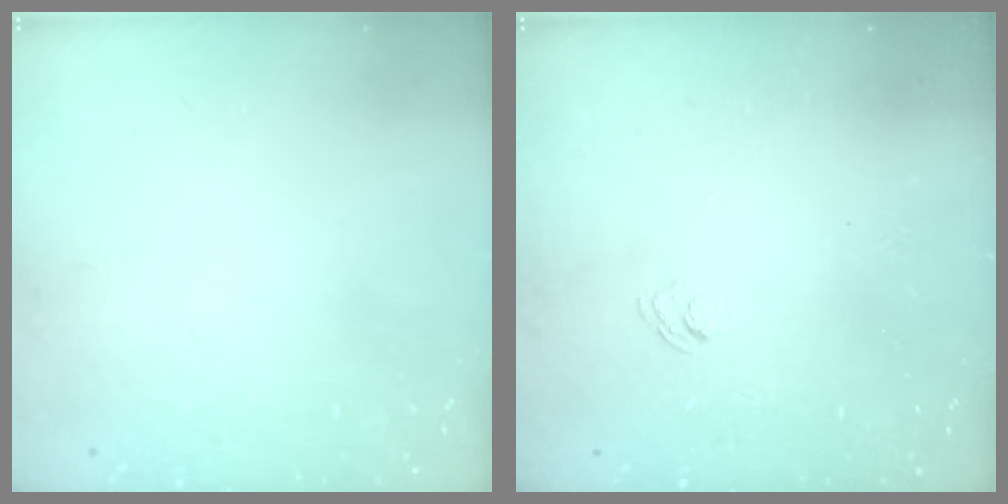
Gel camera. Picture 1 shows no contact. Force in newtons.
{"total": 2.3, "press": 1.8, "slide": 1.3}